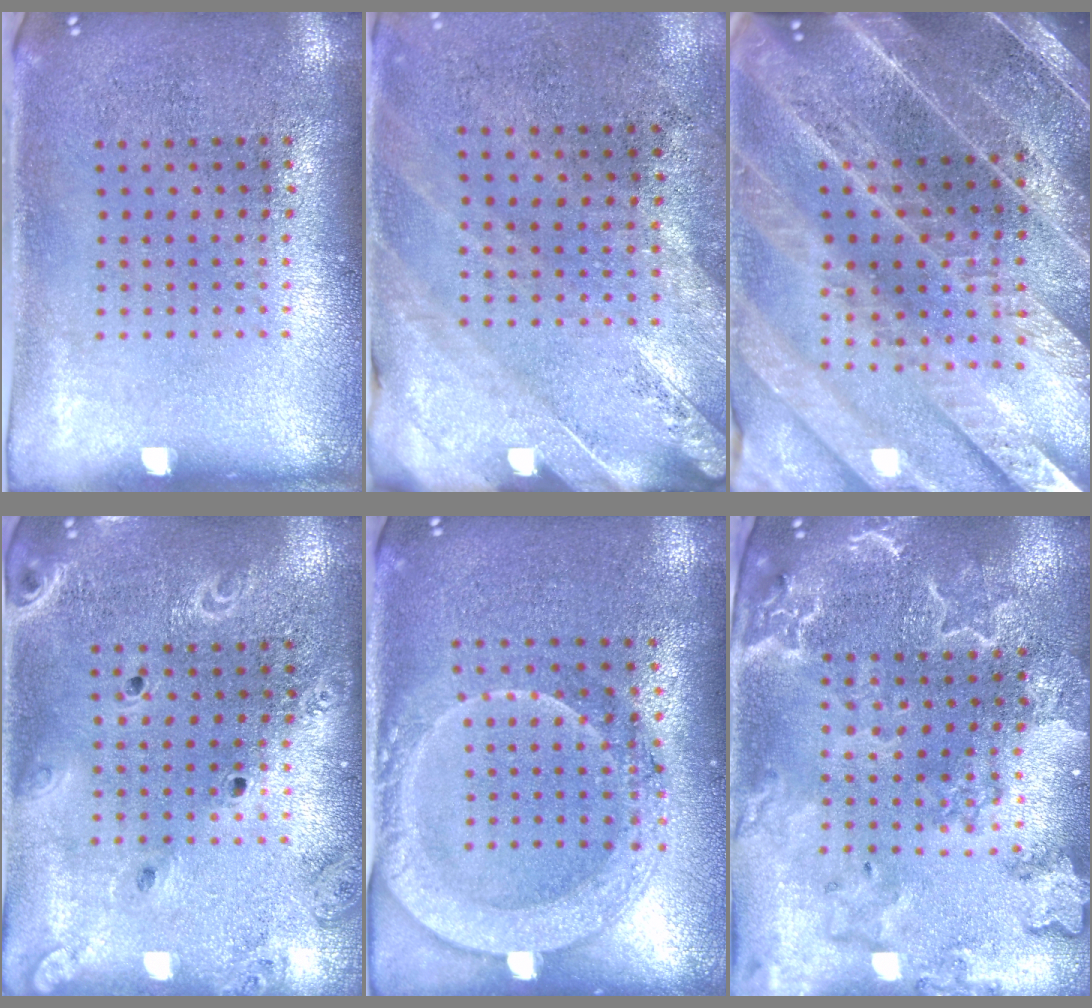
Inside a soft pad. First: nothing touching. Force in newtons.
{"total": 2.4, "press": 2.0, "slide": 1.3}
{"total": 4.2, "press": 3.8, "slide": 1.8}
{"total": 2.0, "press": 1.9, "slide": 0.7}
{"total": 1.9, "press": 1.8, "slide": 0.6}
{"total": 3.1, "press": 2.8, "slide": 1.3}